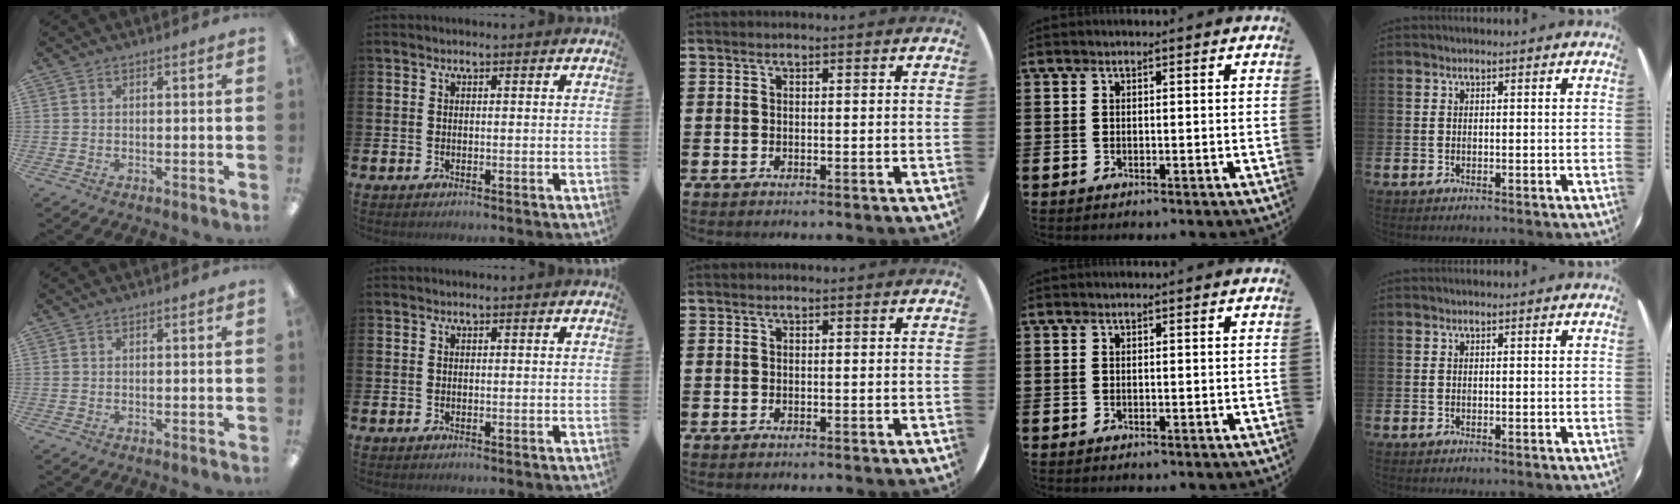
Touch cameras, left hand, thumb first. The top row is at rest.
{}